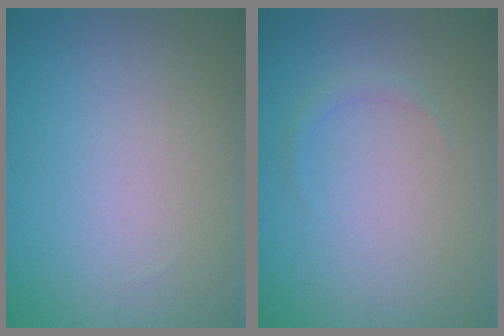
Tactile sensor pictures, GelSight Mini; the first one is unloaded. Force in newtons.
{"total": 0.8, "press": 0.8, "slide": 0.0}